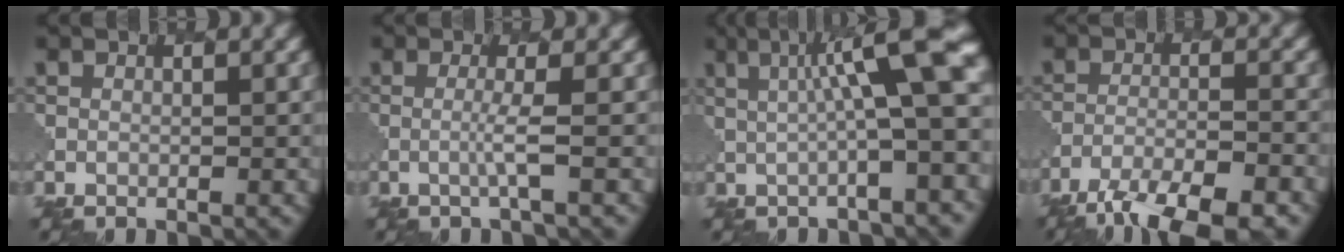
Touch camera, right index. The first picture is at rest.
{"total": 1.5, "force": [-0.1, -0.1, 1.5], "torque": [-0.028, 0.002, -0.011]}
{"total": 10.2, "force": [2.3, 1.7, 9.8], "torque": [-0.118, 0.016, 0.034]}
{"total": 8.3, "force": [-6.5, 2.1, 4.6], "torque": [-0.072, -0.015, -0.108]}